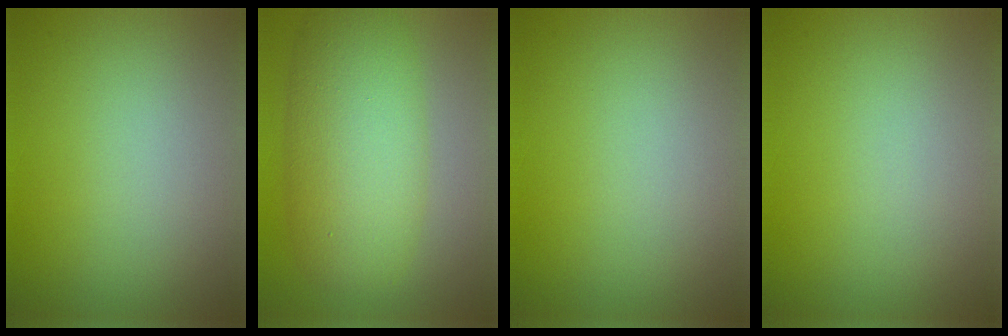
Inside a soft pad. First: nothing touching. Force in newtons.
{"total": 8.0, "press": 8.0, "slide": 0.1}
{"total": 0.0}
{"total": 0.0}